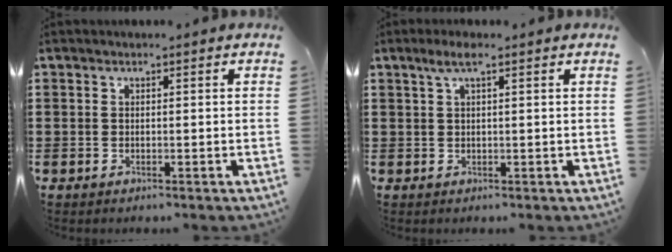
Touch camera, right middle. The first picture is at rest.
{"total": 2.1, "force": [1.1, 0.2, 1.8], "torque": [-0.037, 0.004, 0.018]}